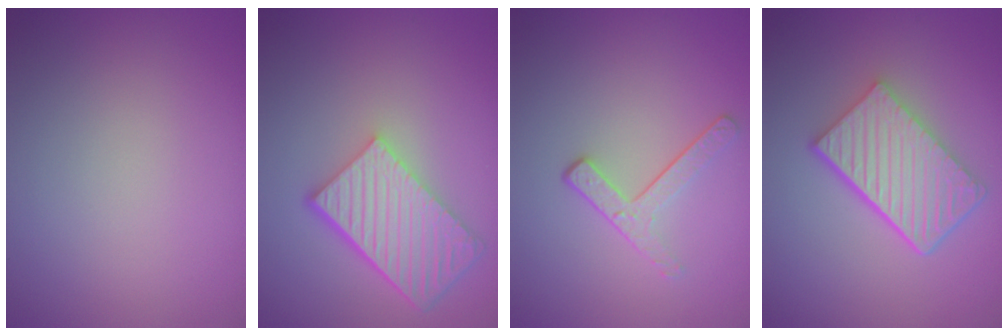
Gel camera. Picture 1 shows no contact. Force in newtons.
{"total": 6.7, "press": 4.8, "slide": 4.6}
{"total": 2.0, "press": 1.4, "slide": 1.5}
{"total": 6.1, "press": 4.4, "slide": 4.2}